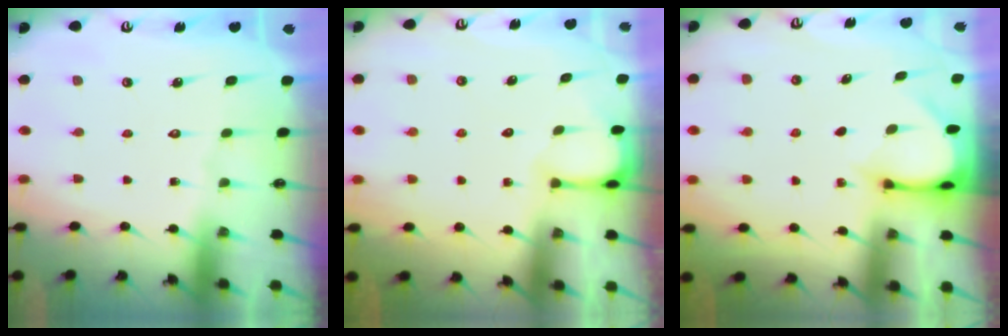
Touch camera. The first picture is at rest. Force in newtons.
{"total": 2.0, "press": 2.0, "slide": 0.2}
{"total": 3.3, "press": 3.3, "slide": 0.3}